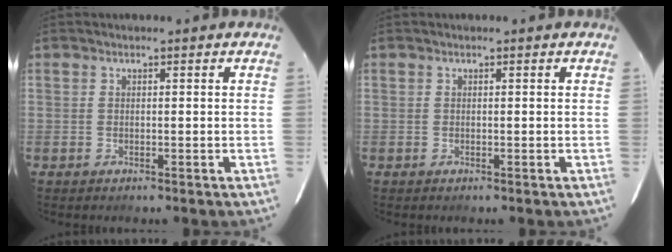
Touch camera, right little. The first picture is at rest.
{"total": 0.0}